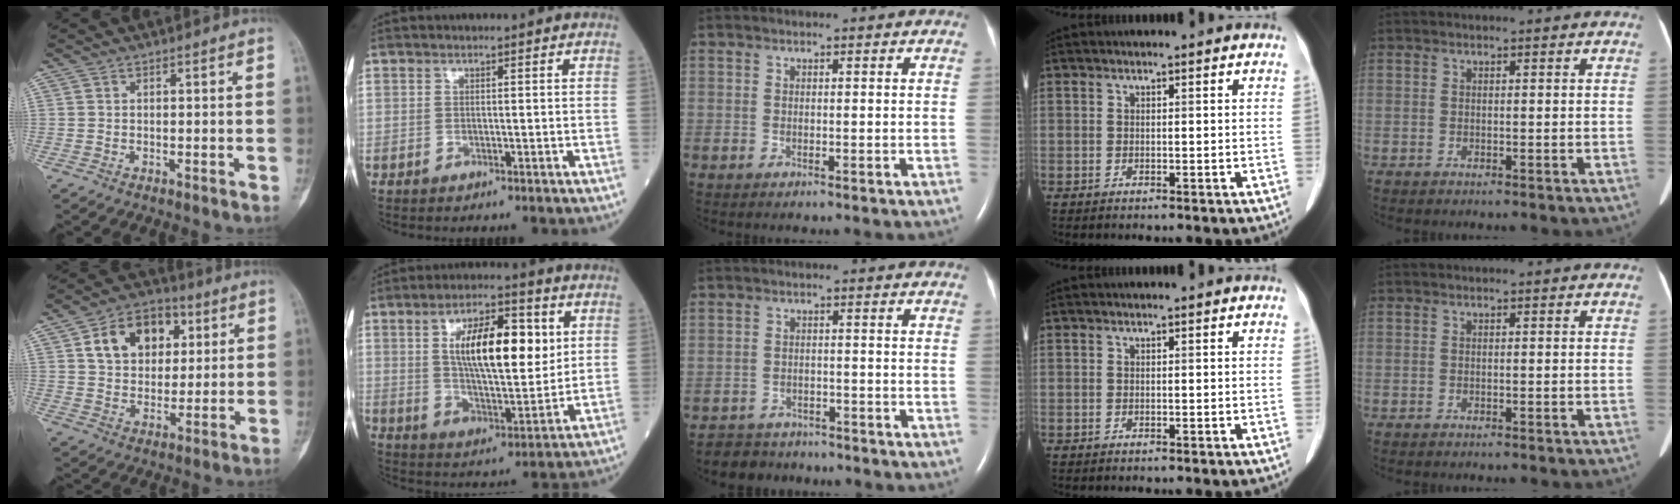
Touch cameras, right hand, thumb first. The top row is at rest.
{"thumb": {"total": 13.6, "force": [4.7, 9.8, 8.2], "torque": [-0.093, -0.003, 0.076]}, "index": {"total": 14.3, "force": [3.8, 4.6, 13.0], "torque": [-0.225, 0.008, 0.063]}, "middle": {"total": 4.4, "force": [-4.0, 1.9, -0.5], "torque": [0.006, -0.003, -0.063]}}